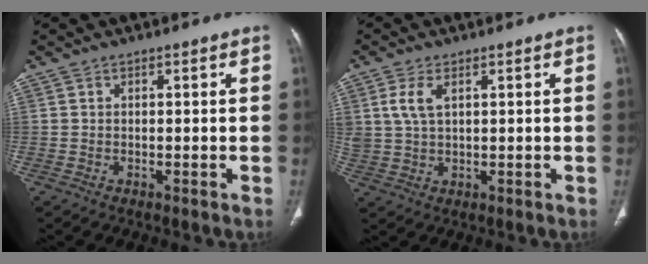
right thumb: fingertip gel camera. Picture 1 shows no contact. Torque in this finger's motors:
{"motor_torque": [-0.20, -0.21, 0.64, 0.47, 0.06]}